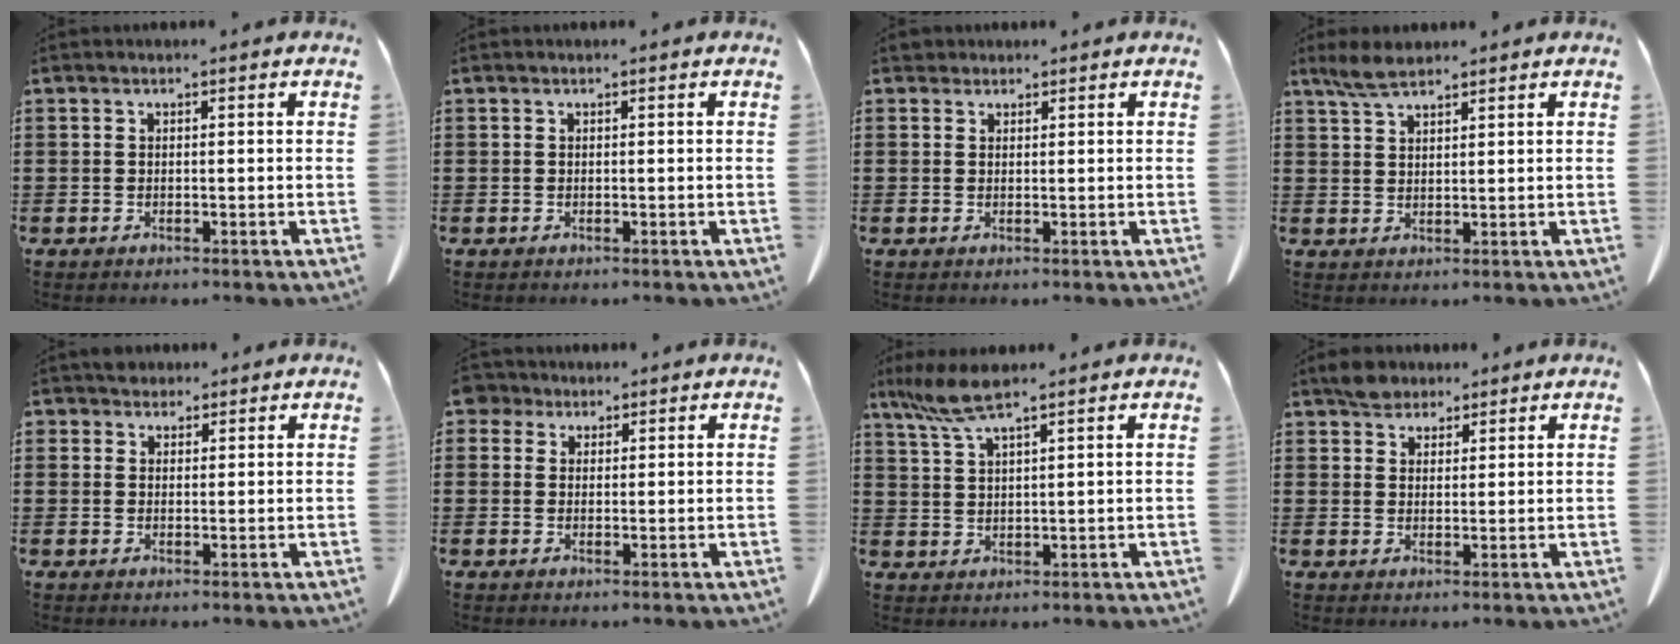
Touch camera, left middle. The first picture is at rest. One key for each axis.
{"total": 0.0}
{"total": 1.4, "fx": 1.3, "fy": 0.6, "fz": 0.1, "tx": -0.007, "ty": 0.003, "tz": 0.026}
{"total": 4.0, "fx": 3.1, "fy": 1.0, "fz": 2.3, "tx": -0.053, "ty": 0.001, "tz": 0.057}
{"total": 2.3, "fx": 2.0, "fy": 1.1, "fz": 0.1, "tx": -0.001, "ty": 0.002, "tz": 0.038}
{"total": 2.8, "fx": 2.0, "fy": 1.8, "fz": 0.7, "tx": -0.016, "ty": 0.005, "tz": 0.036}
{"total": 6.1, "fx": 4.3, "fy": 0.9, "fz": 4.2, "tx": -0.101, "ty": -0.006, "tz": 0.077}
{"total": 3.7, "fx": 3.1, "fy": 1.8, "fz": 0.8, "tx": -0.018, "ty": 0.004, "tz": 0.060}